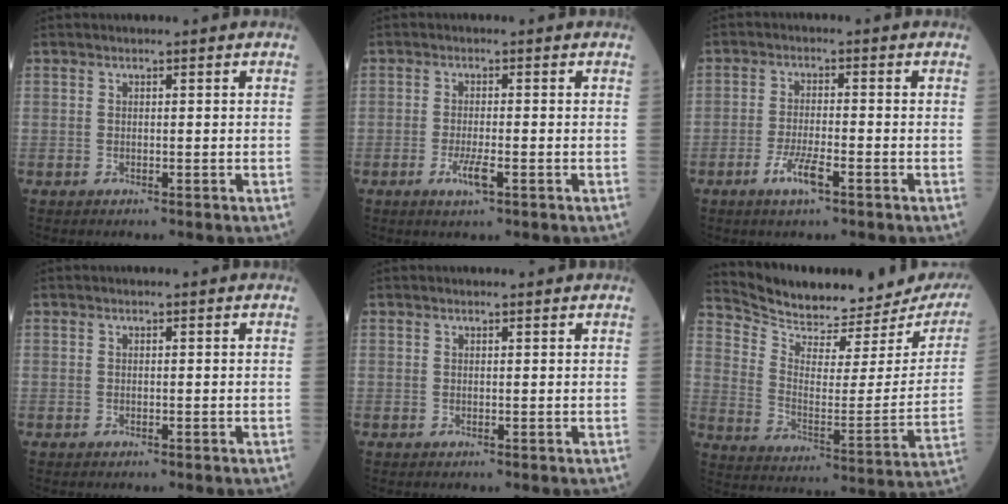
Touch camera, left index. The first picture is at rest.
{"total": 3.0, "force": [-1.3, 0.4, 2.6], "torque": [-0.056, -0.005, -0.023]}
{"total": 4.4, "force": [-2.5, 0.7, 3.6], "torque": [-0.077, -0.004, -0.047]}
{"total": 0.0}
{"total": 0.9, "force": [0.9, 0.1, 0.1], "torque": [-0.011, 0.002, 0.012]}
{"total": 22.0, "force": [20.8, 5.1, 5.1], "torque": [-0.088, -0.071, 0.280]}